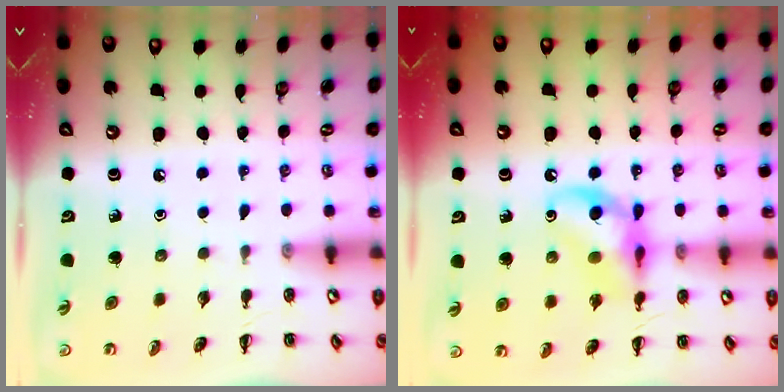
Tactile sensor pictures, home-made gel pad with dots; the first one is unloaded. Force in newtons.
{"total": 13.3, "press": 13.0, "slide": 2.5}